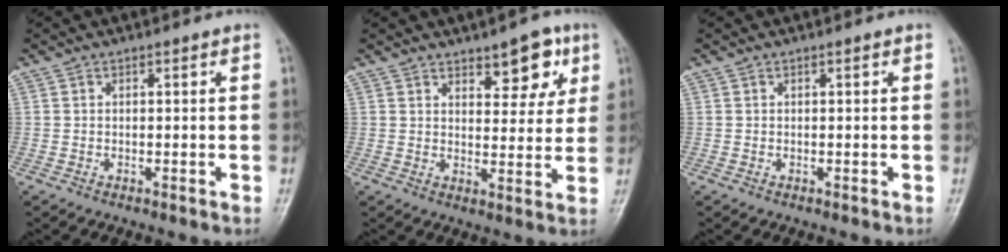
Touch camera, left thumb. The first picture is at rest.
{"total": 7.8, "force": [4.4, 3.8, 5.2], "torque": [-0.036, -0.023, 0.058]}
{"total": 0.0}